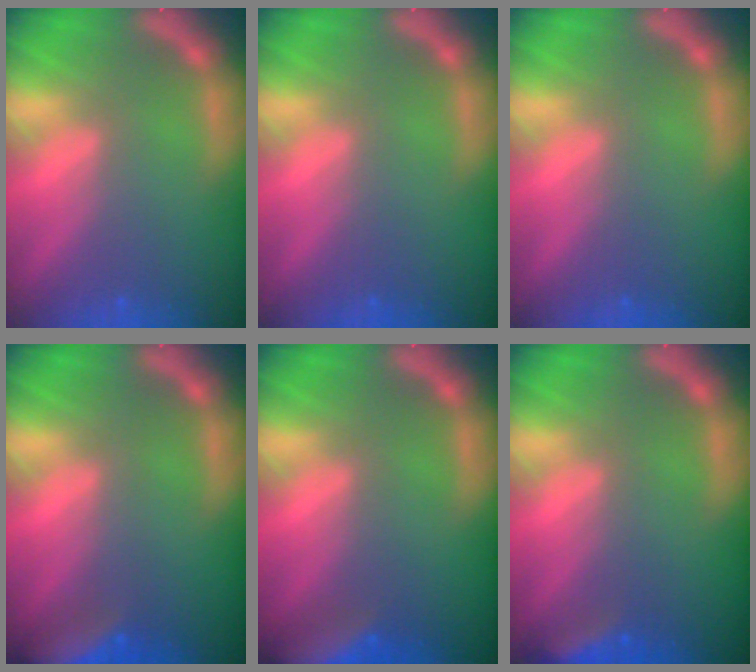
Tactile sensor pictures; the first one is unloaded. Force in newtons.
{"total": 0.0}
{"total": 0.0}
{"total": 7.0}
{"total": 7.5}
{"total": 3.5}